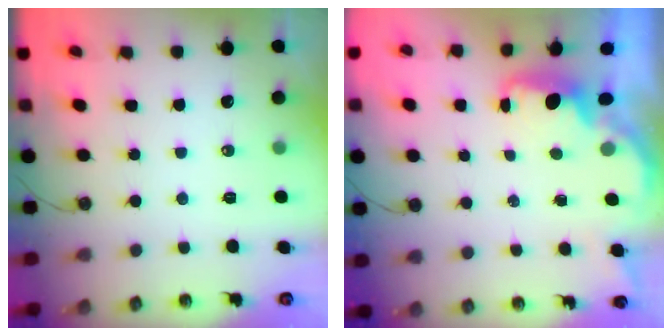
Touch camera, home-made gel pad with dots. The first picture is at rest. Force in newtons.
{"total": 1.4, "press": 1.2, "slide": 0.6}